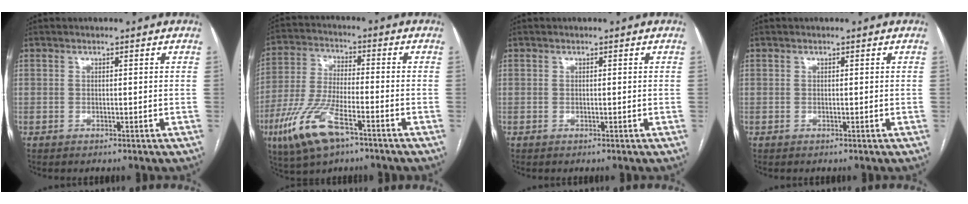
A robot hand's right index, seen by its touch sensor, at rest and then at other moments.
{"total": 12.3, "force": [-6.6, 3.6, 9.7], "torque": [-0.213, -0.015, -0.121]}
{"total": 0.0}
{"total": 0.0}